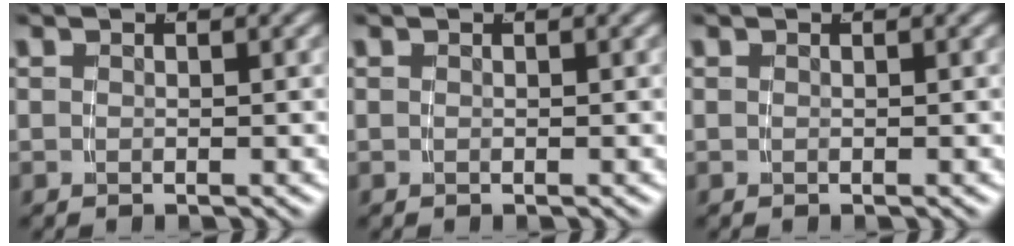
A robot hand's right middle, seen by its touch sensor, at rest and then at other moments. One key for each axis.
{"total": 0.0}
{"total": 0.0}